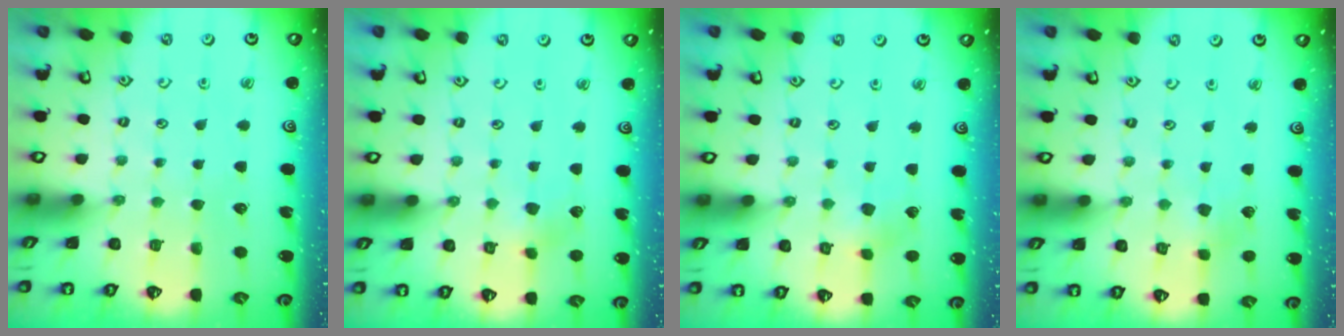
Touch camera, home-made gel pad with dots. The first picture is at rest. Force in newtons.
{"total": 3.3, "press": 3.3, "slide": 0.3}
{"total": 3.2, "press": 3.2, "slide": 0.4}
{"total": 2.3, "press": 2.3, "slide": 0.4}